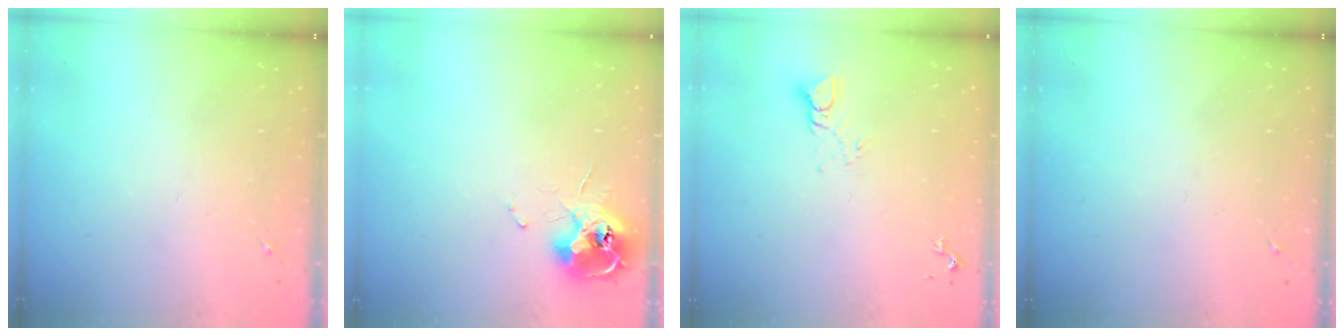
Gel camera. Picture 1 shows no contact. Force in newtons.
{"total": 12.0, "press": 11.9, "slide": 1.2}
{"total": 4.4, "press": 4.4, "slide": 0.3}
{"total": 0.0}